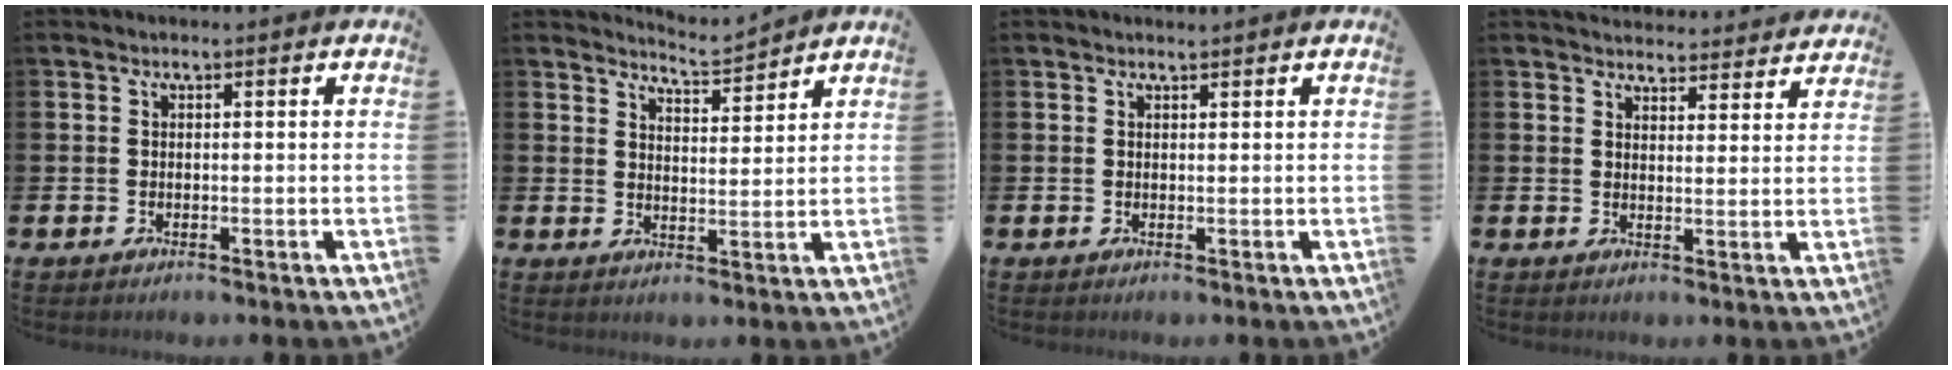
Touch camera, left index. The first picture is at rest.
{"total": 4.7, "force": [4.7, 0.0, 0.1], "torque": [-0.011, -0.032, 0.083]}
{"total": 0.6, "force": [0.6, 0.0, 0.0], "torque": [0.000, -0.002, 0.011]}
{"total": 4.1, "force": [4.0, 0.8, 0.1], "torque": [0.000, -0.029, 0.072]}